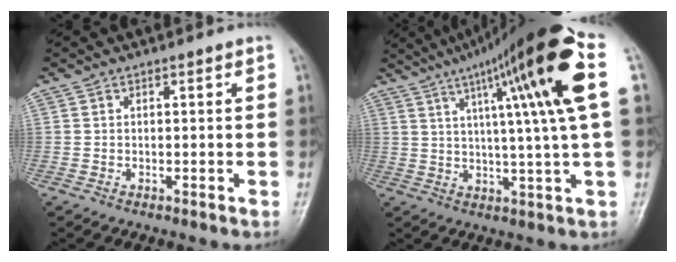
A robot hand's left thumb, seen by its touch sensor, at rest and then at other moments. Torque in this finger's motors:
{"motor_torque": [0.63, 0.71, 2.01, -0.76, 0.42]}